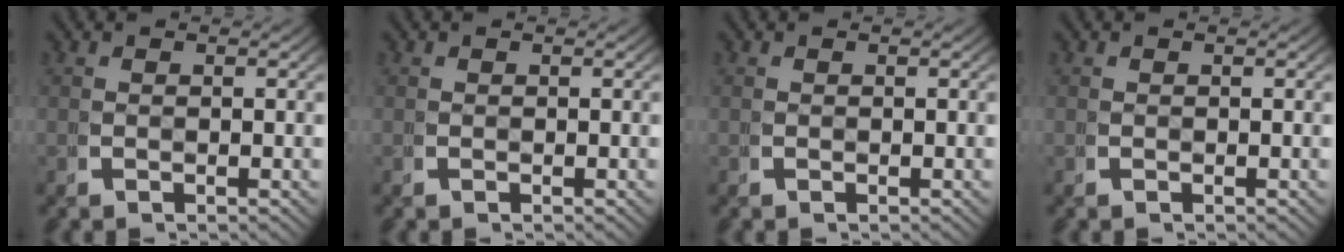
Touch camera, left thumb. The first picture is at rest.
{"total": 0.0}
{"total": 0.0}
{"total": 0.0}